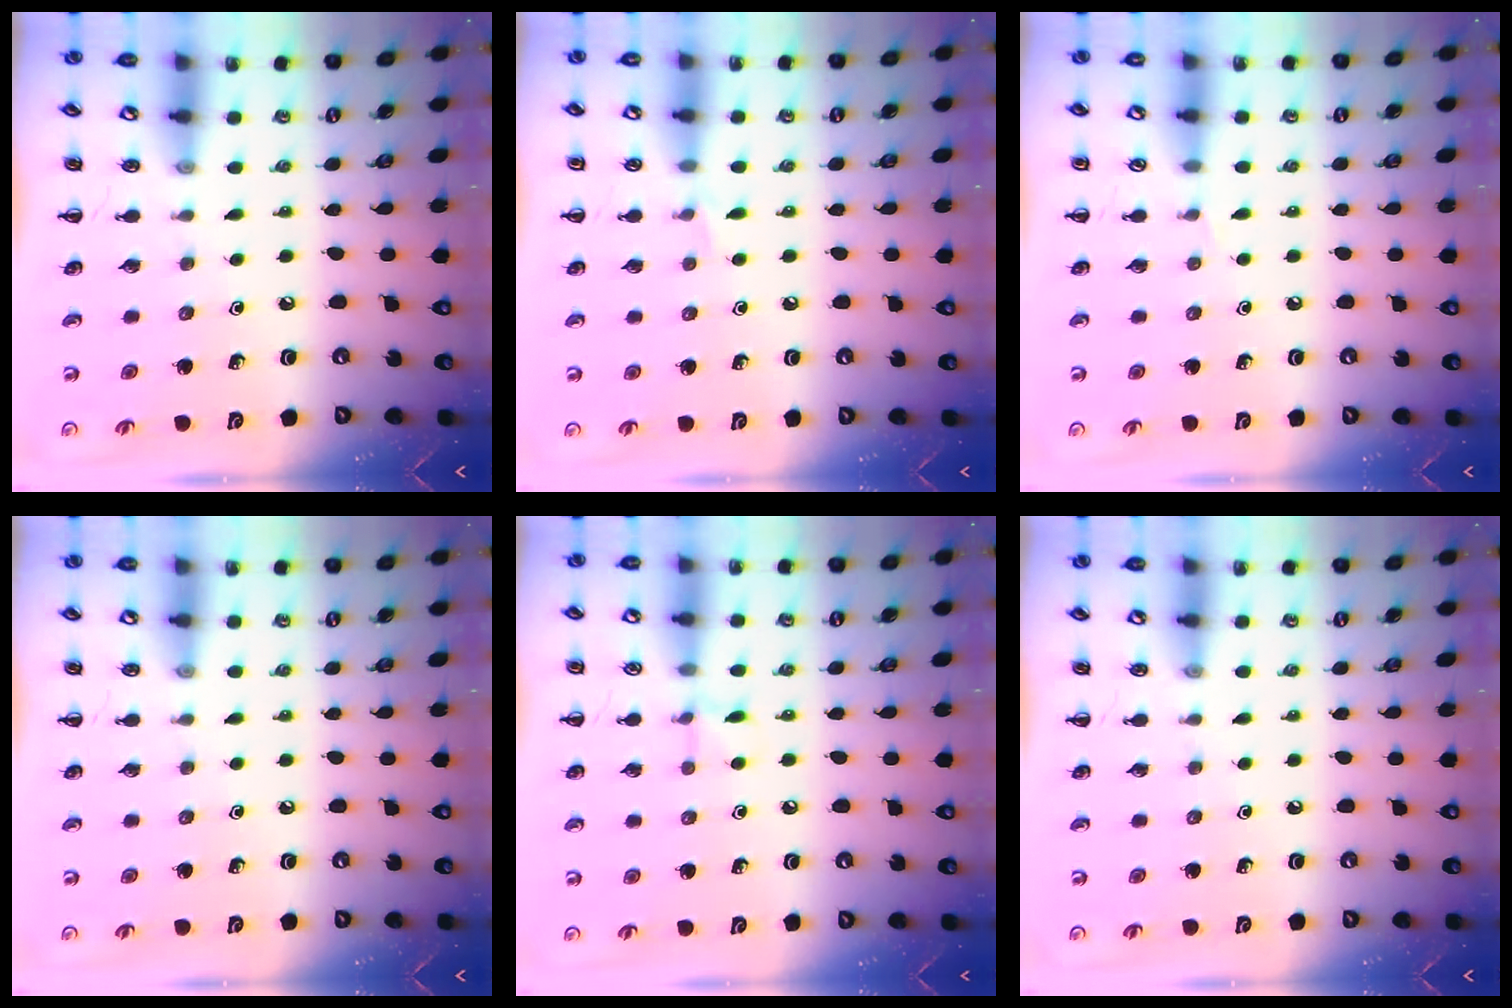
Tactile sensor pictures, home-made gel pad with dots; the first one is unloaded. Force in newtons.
{"total": 3.9, "press": 3.8, "slide": 1.1}
{"total": 3.0, "press": 2.8, "slide": 1.0}
{"total": 0.0}
{"total": 5.4, "press": 5.1, "slide": 1.9}
{"total": 0.0}